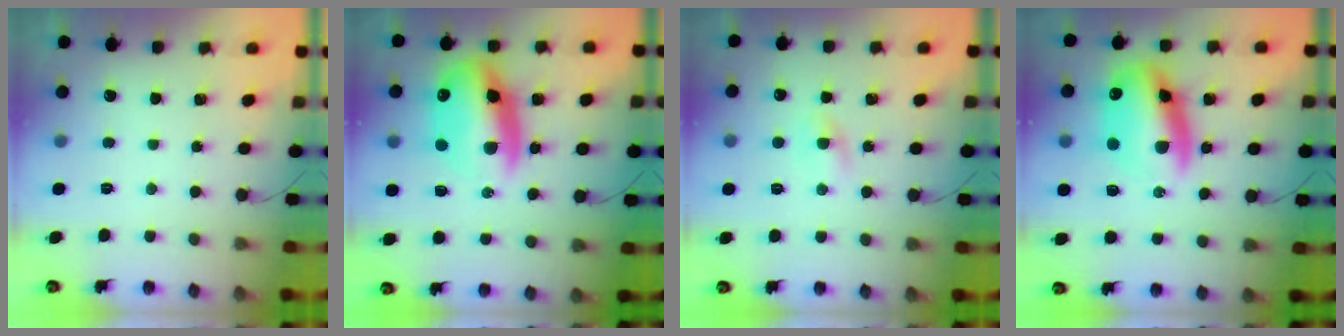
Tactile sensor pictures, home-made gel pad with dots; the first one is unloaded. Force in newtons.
{"total": 15.6, "press": 15.2, "slide": 3.5}
{"total": 1.3, "press": 1.2, "slide": 0.5}
{"total": 16.2, "press": 15.7, "slide": 4.1}